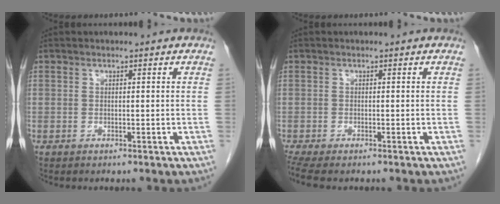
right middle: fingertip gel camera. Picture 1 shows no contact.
{"total": 4.7, "force": [-3.8, 1.2, 2.6], "torque": [-0.049, -0.012, -0.063]}